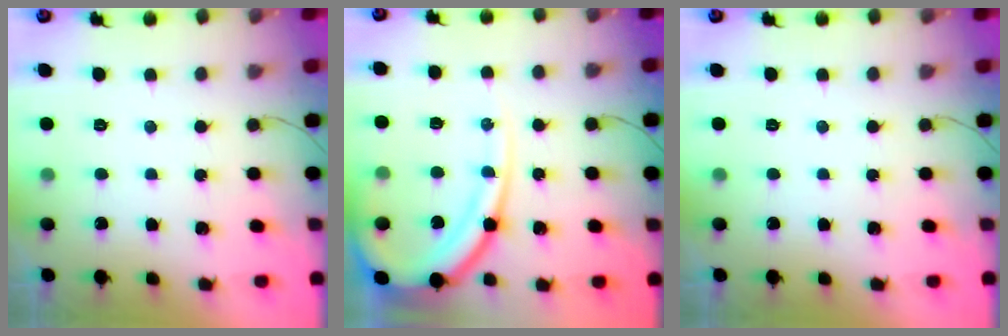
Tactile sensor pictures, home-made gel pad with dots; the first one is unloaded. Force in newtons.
{"total": 15.2, "press": 15.1, "slide": 1.5}
{"total": 0.0}